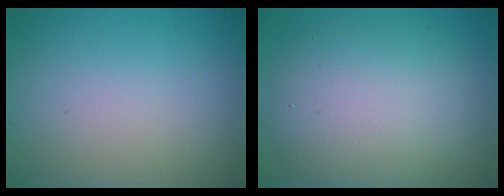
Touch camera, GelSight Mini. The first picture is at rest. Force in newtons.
{"total": 8.3, "press": 8.2, "slide": 0.6}